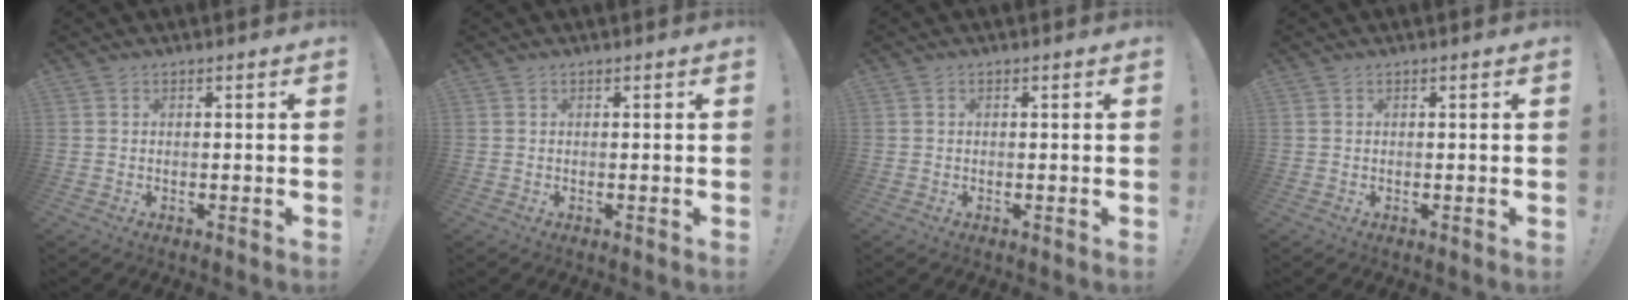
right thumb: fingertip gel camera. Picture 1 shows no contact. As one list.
[{"total": 0.0}, {"total": 0.0}, {"total": 0.0}]